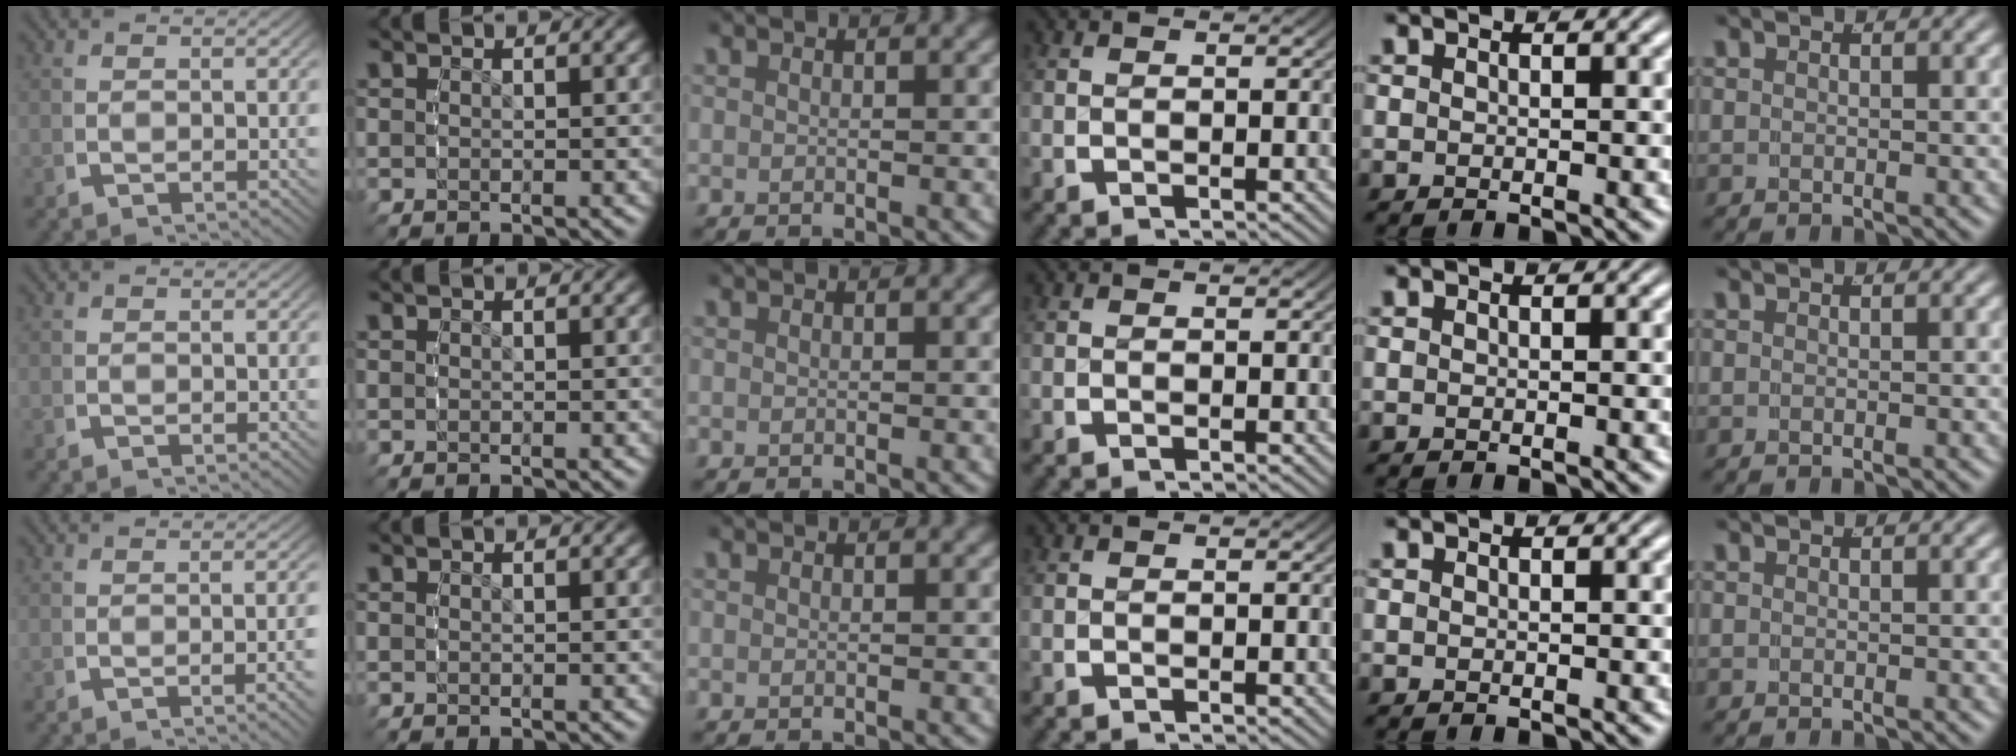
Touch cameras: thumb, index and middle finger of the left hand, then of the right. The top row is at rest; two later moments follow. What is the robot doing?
{"motion": "grasp_and_lifting", "object": "dispenser bottle"}